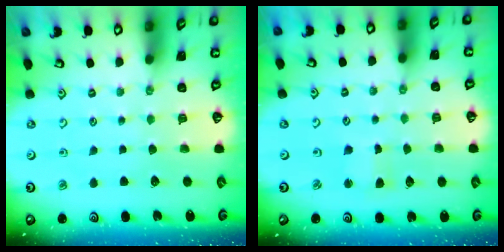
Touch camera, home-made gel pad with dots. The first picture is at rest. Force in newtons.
{"total": 3.0, "press": 2.9, "slide": 0.6}